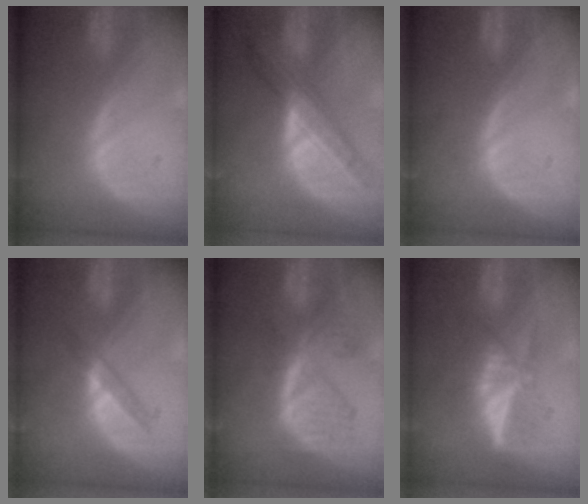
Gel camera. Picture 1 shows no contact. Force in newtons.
{"total": 8.1, "press": 7.2, "slide": 3.7}
{"total": 0.0}
{"total": 2.6, "press": 2.4, "slide": 1.0}
{"total": 7.8, "press": 6.8, "slide": 3.9}
{"total": 6.3, "press": 5.3, "slide": 3.5}